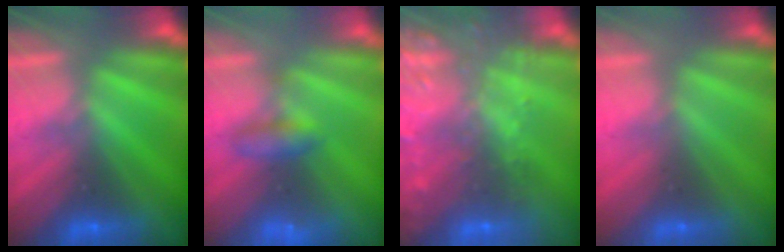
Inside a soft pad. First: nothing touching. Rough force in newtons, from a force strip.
{"total": 2.0}
{"total": 5.9}
{"total": 2.6}